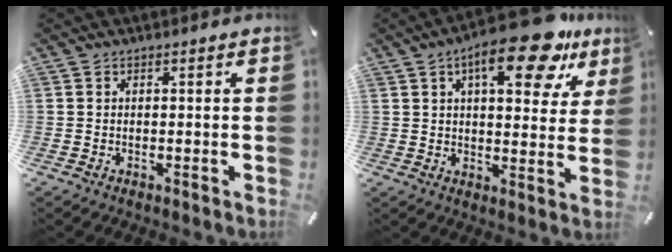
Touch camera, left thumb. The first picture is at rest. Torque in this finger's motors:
{"motor_torque": [-3.85, 0.69, 1.23, -1.56, 0.18]}